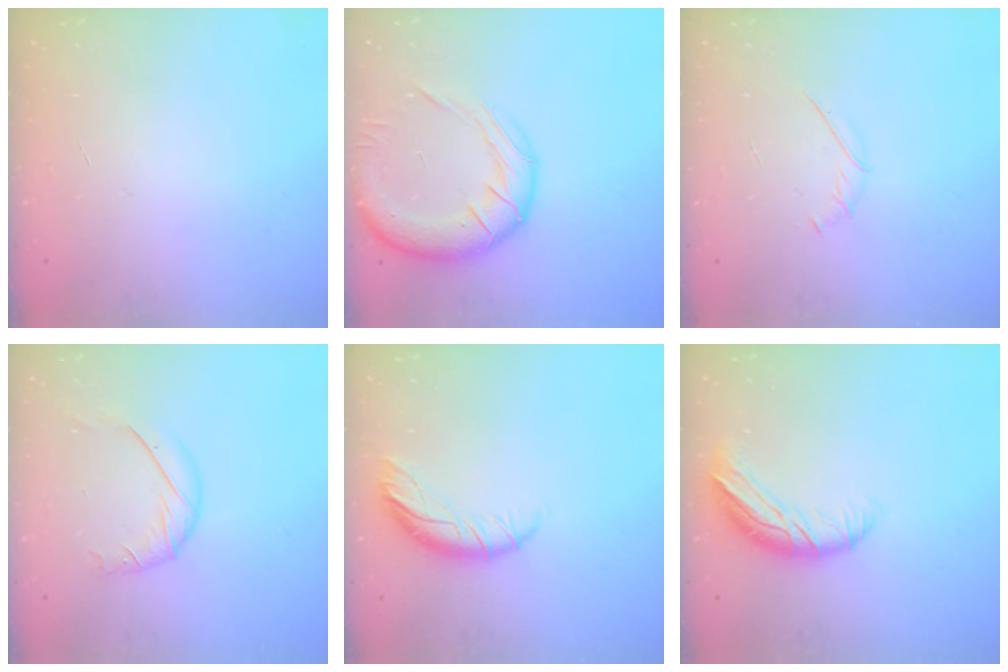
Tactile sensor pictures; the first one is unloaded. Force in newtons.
{"total": 16.0, "press": 15.7, "slide": 2.9}
{"total": 1.9, "press": 1.8, "slide": 0.6}
{"total": 8.7, "press": 8.7, "slide": 0.6}
{"total": 9.1, "press": 9.1, "slide": 0.9}
{"total": 10.4, "press": 10.2, "slide": 1.7}